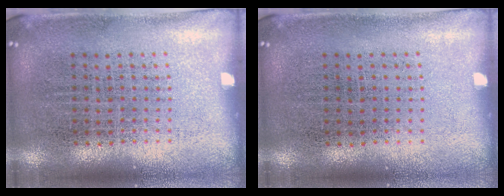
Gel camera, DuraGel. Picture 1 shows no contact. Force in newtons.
{"total": 0.0}